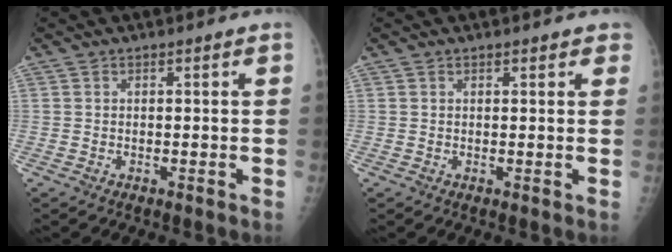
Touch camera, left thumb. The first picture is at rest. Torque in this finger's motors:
{"motor_torque": [-0.10, -0.03, 0.09, 0.13, 0.01]}